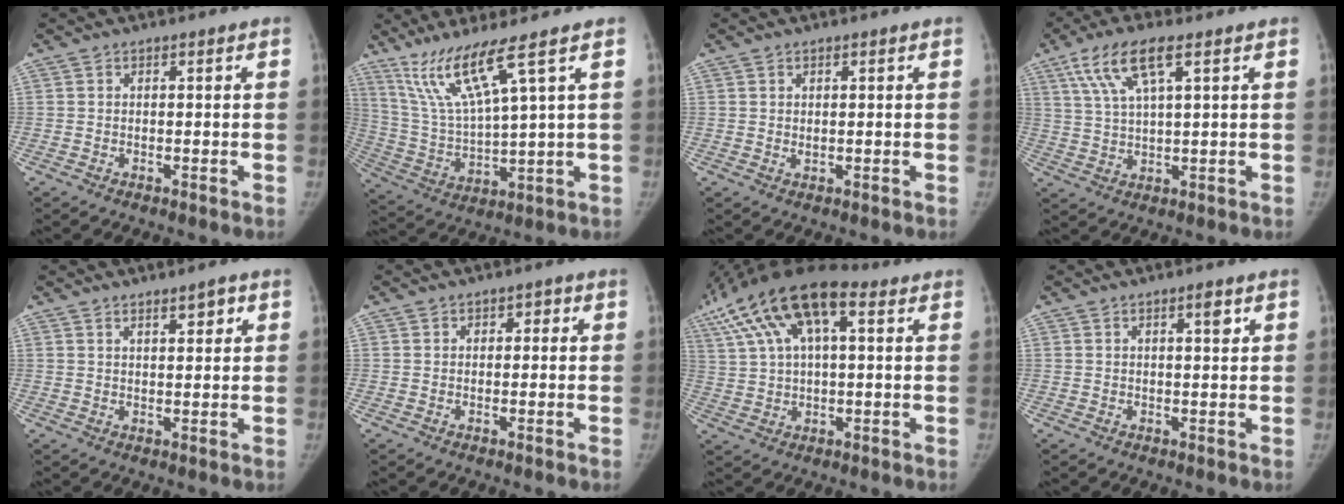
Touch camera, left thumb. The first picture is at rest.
{"total": 11.5, "force": [7.3, -0.3, 8.8], "torque": [-0.188, -0.041, 0.161]}
{"total": 0.7, "force": [0.2, 0.4, 0.6], "torque": [-0.006, -0.002, 0.004]}
{"total": 9.4, "force": [4.6, 2.5, 7.8], "torque": [-0.170, -0.001, 0.093]}
{"total": 2.9, "force": [1.8, 1.0, 2.1], "torque": [-0.022, -0.011, 0.028]}
{"total": 1.5, "force": [0.4, 1.4, 0.5], "torque": [0.011, 0.003, -0.003]}
{"total": 19.6, "force": [8.7, 8.9, 15.2], "torque": [-0.308, 0.031, 0.153]}
{"total": 2.2, "force": [1.0, 0.5, 1.8], "torque": [-0.024, -0.003, 0.016]}